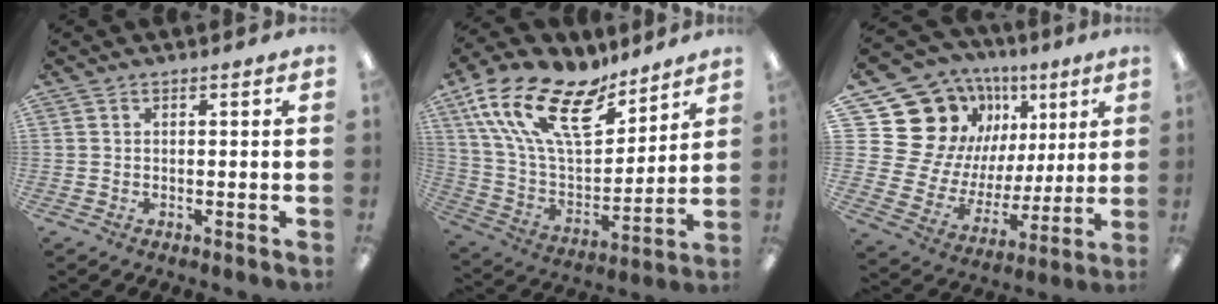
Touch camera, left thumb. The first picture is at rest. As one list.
[{"total": 22.6, "force": [13.5, 10.6, 14.7], "torque": [-0.293, -0.076, 0.242]}, {"total": 20.4, "force": [9.4, 16.5, 7.6], "torque": [-0.151, -0.067, 0.206]}]